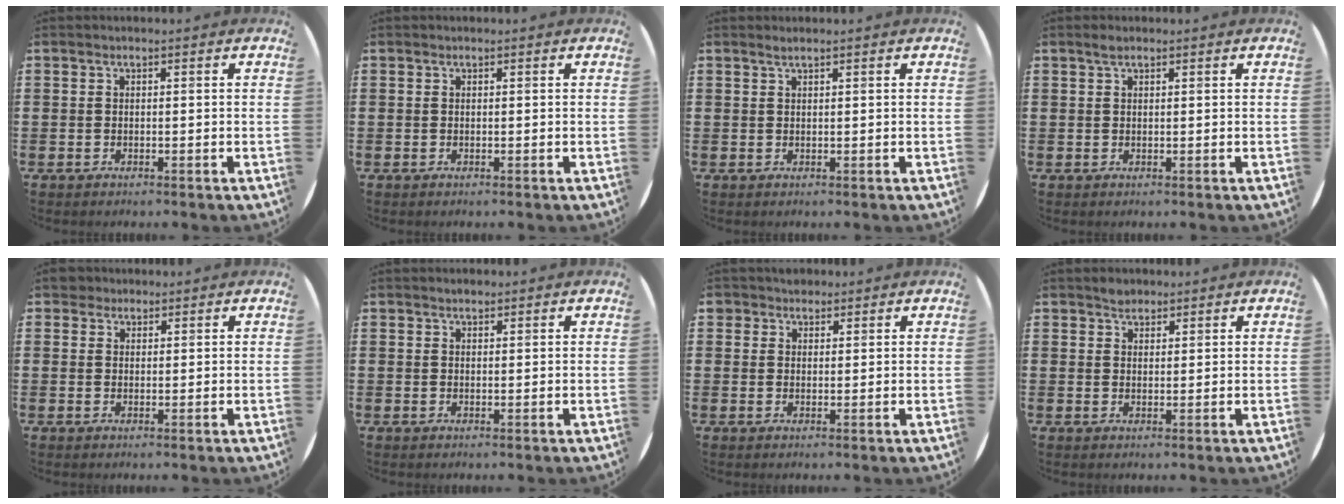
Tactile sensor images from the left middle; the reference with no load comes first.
{"total": 0.0}
{"total": 0.8, "force": [0.7, -0.1, 0.4], "torque": [-0.006, 0.001, 0.013]}
{"total": 1.0, "force": [0.8, 0.3, 0.5], "torque": [-0.010, 0.003, 0.014]}
{"total": 2.1, "force": [1.8, 1.1, 0.2], "torque": [-0.001, 0.005, 0.035]}
{"total": 1.0, "force": [0.9, 0.3, 0.1], "torque": [-0.003, 0.002, 0.018]}
{"total": 2.2, "force": [1.9, 1.2, 0.0], "torque": [0.004, 0.005, 0.036]}
{"total": 1.8, "force": [1.6, 0.7, 0.0], "torque": [0.007, -0.001, 0.030]}